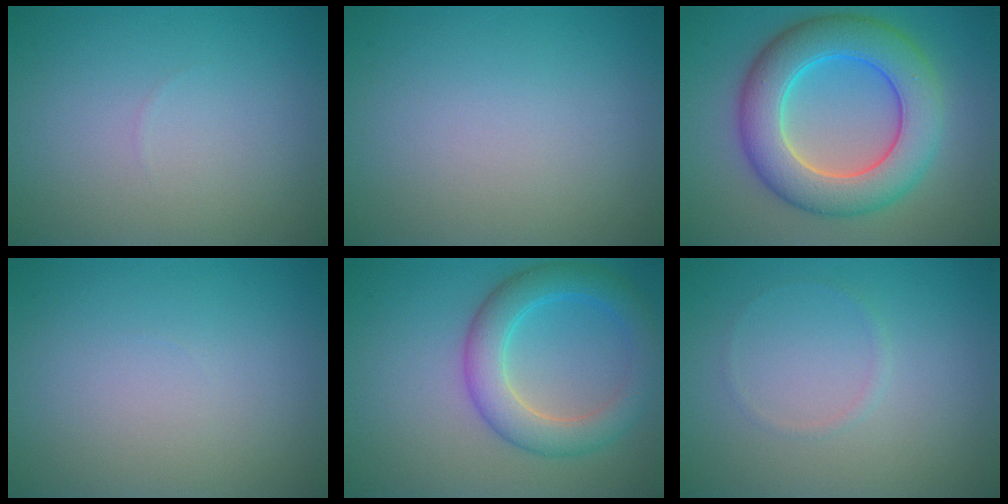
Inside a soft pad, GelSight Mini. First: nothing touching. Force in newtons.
{"total": 0.0}
{"total": 9.1, "press": 9.1, "slide": 0.4}
{"total": 0.0}
{"total": 5.2, "press": 5.2, "slide": 0.1}
{"total": 0.6, "press": 0.6, "slide": 0.0}